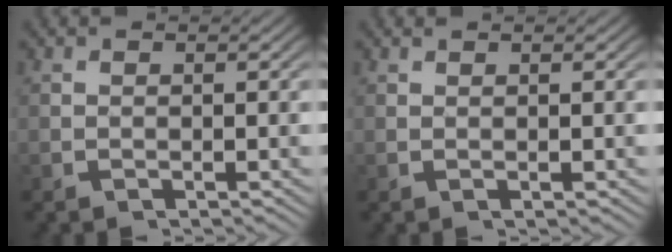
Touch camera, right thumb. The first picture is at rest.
{"total": 0.7, "force": [0.5, -0.2, 0.5], "torque": [-0.011, -0.001, 0.012]}